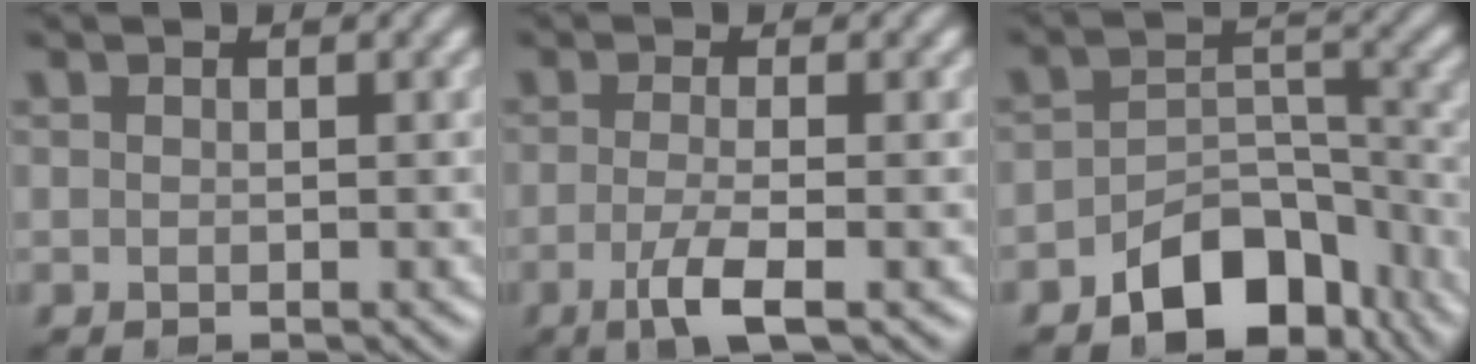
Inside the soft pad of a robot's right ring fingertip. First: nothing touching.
{"total": 3.6, "force": [-1.4, 0.9, 3.2], "torque": [-0.059, -0.004, -0.035]}
{"total": 8.3, "force": [-5.1, 4.9, 4.4], "torque": [-0.053, -0.010, -0.083]}